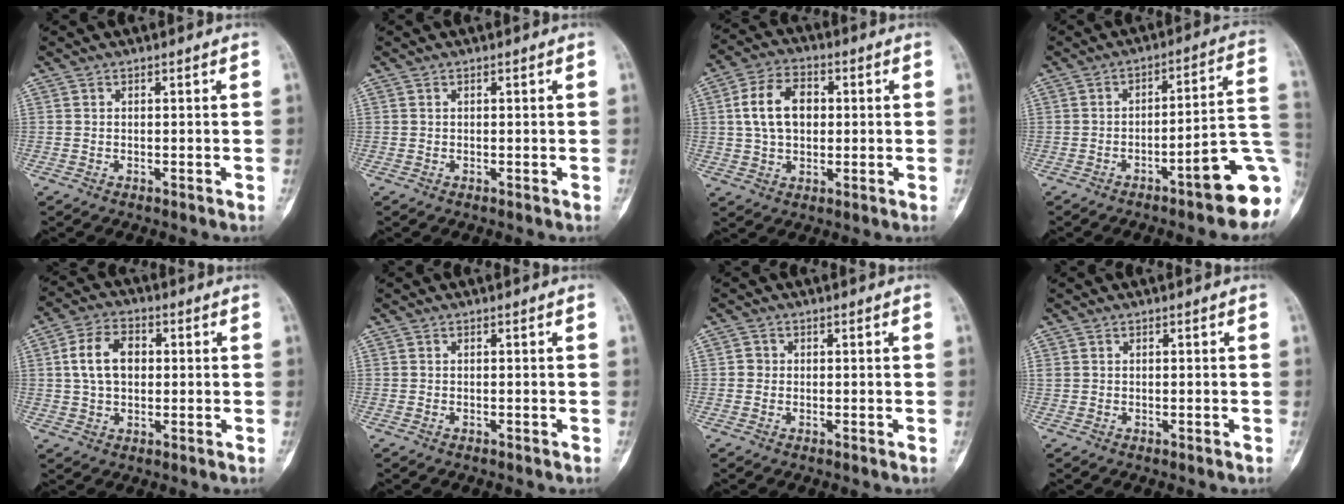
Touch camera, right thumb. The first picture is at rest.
{"total": 0.0}
{"total": 10.6, "force": [1.5, 7.1, 7.7], "torque": [-0.120, 0.012, 0.024]}
{"total": 13.0, "force": [-5.2, 2.2, 11.8], "torque": [-0.131, 0.036, -0.072]}
{"total": 8.8, "force": [1.2, 6.0, 6.4], "torque": [-0.102, 0.013, 0.020]}
{"total": 0.0}
{"total": 1.3, "force": [0.0, 1.3, 0.3], "torque": [0.001, 0.004, -0.002]}
{"total": 0.6, "force": [0.0, 0.5, 0.4], "torque": [-0.013, 0.005, 0.008]}